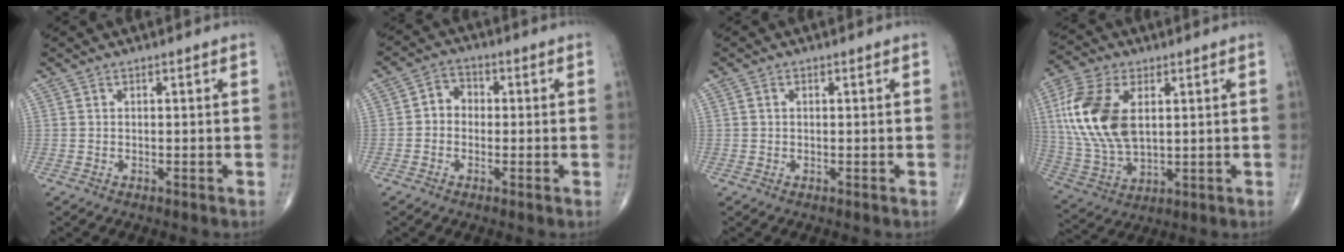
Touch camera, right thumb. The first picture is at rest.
{"total": 4.1, "force": [-0.4, 3.5, 2.1], "torque": [-0.011, 0.019, -0.020]}
{"total": 0.8, "force": [0.2, 0.6, 0.5], "torque": [-0.008, 0.002, 0.002]}
{"total": 17.1, "force": [3.6, 9.8, 13.6], "torque": [-0.286, -0.011, 0.071]}